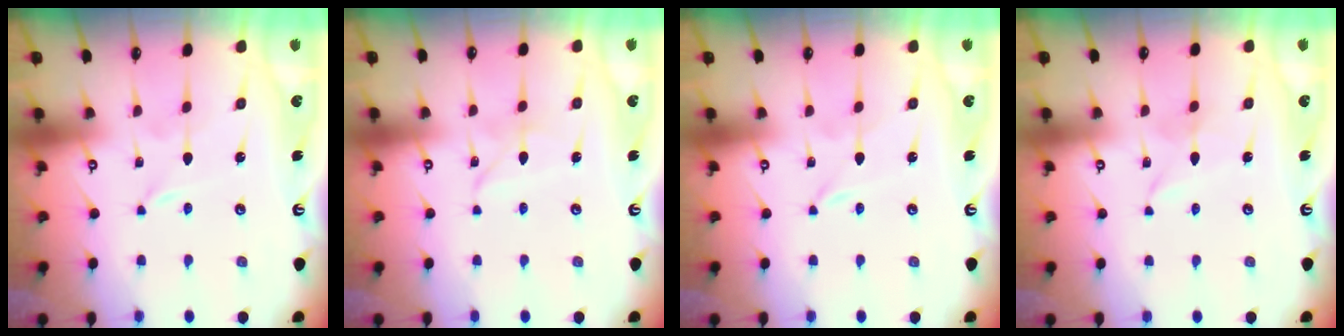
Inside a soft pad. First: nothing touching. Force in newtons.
{"total": 3.7, "press": 3.7, "slide": 0.1}
{"total": 0.0}
{"total": 2.0, "press": 2.0, "slide": 0.1}